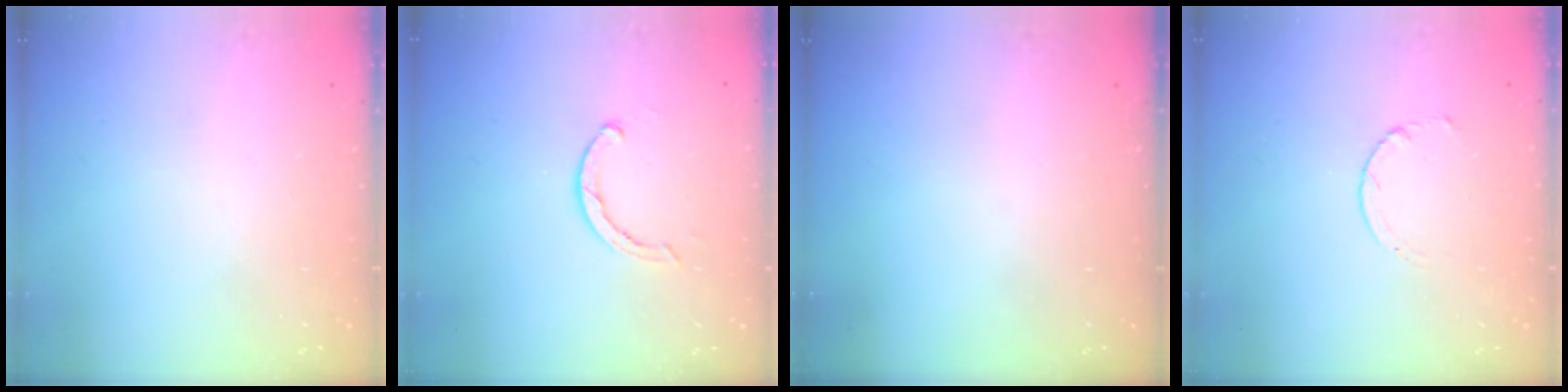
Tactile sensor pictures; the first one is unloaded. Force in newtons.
{"total": 3.7, "press": 3.7, "slide": 0.7}
{"total": 0.0}
{"total": 1.7, "press": 1.7, "slide": 0.2}